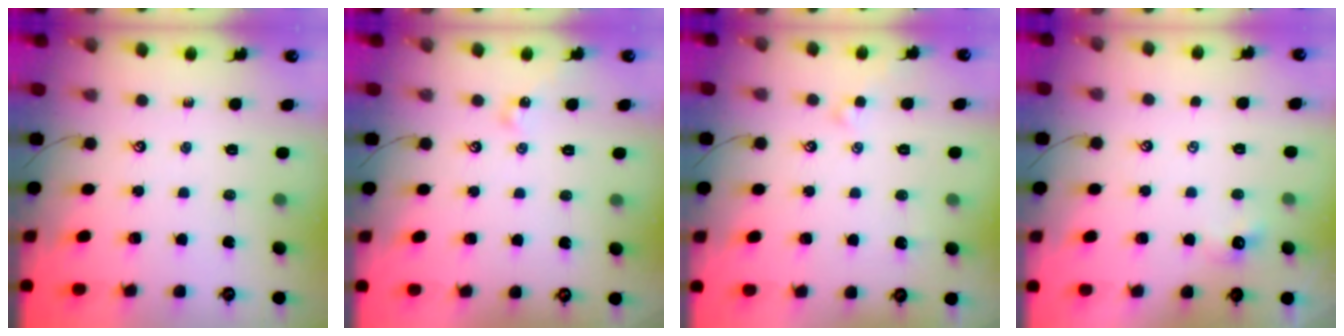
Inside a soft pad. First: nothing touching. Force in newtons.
{"total": 5.2, "press": 5.1, "slide": 0.7}
{"total": 2.1, "press": 2.0, "slide": 0.4}
{"total": 0.7, "press": 0.3, "slide": 0.6}